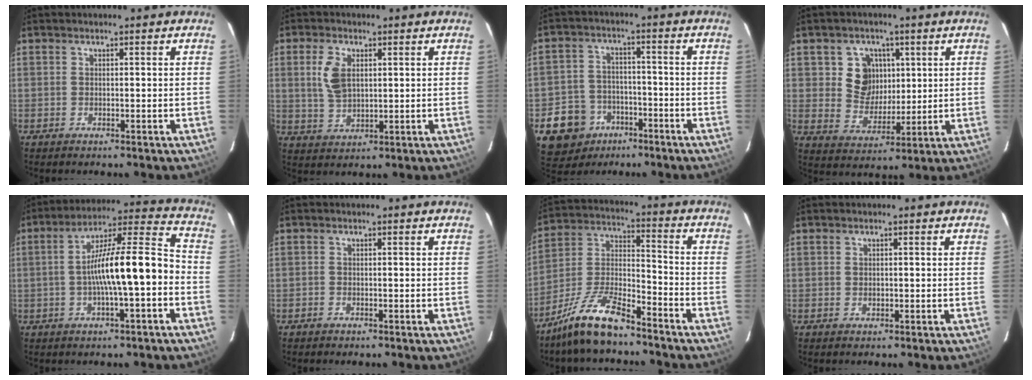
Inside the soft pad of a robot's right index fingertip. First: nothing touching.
{"total": 6.8, "force": [1.9, 4.0, 5.1], "torque": [-0.106, 0.005, 0.041]}
{"total": 10.8, "force": [-5.8, 8.9, 2.4], "torque": [-0.085, 0.025, -0.077]}
{"total": 8.3, "force": [2.5, 7.5, 2.6], "torque": [-0.055, 0.005, 0.053]}
{"total": 14.2, "force": [-3.2, 2.1, 13.6], "torque": [-0.216, 0.025, -0.047]}
{"total": 1.1, "force": [-0.9, 0.7, 0.1], "torque": [-0.005, 0.002, -0.012]}
{"total": 13.3, "force": [-10.1, 3.5, 7.8], "torque": [-0.170, 0.012, -0.193]}
{"total": 0.6, "force": [0.0, 0.6, 0.2], "torque": [-0.001, 0.002, 0.002]}